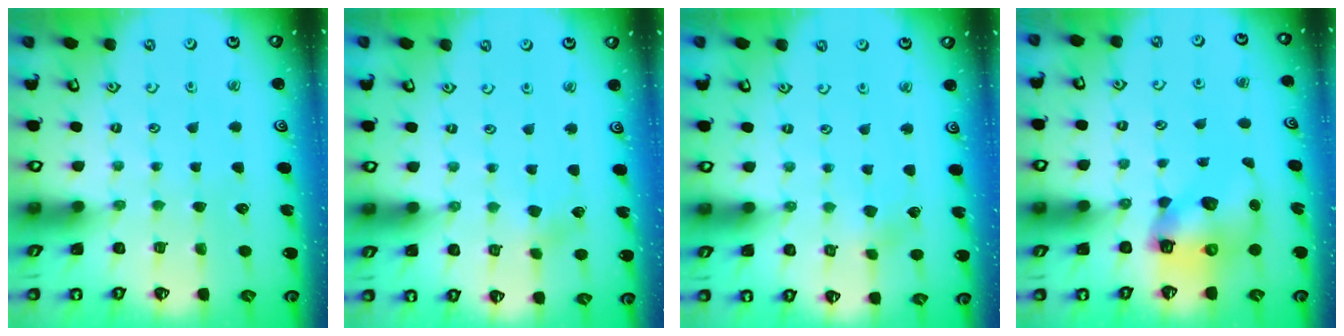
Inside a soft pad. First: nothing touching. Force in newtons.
{"total": 2.0, "press": 1.9, "slide": 0.3}
{"total": 2.5, "press": 2.5, "slide": 0.2}
{"total": 10.6, "press": 10.5, "slide": 1.3}